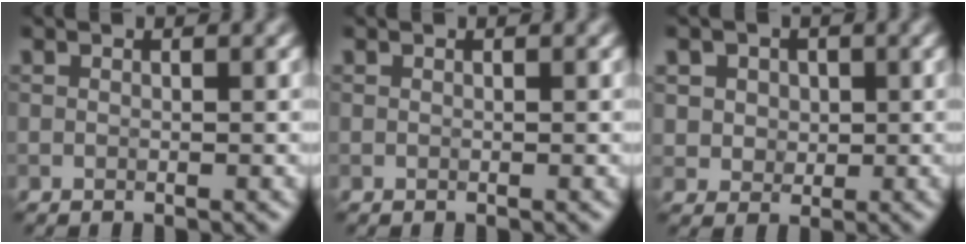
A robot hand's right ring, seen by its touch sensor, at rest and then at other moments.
{"total": 0.0}
{"total": 3.7, "force": [1.5, 3.0, 1.6], "torque": [-0.030, 0.008, 0.023]}